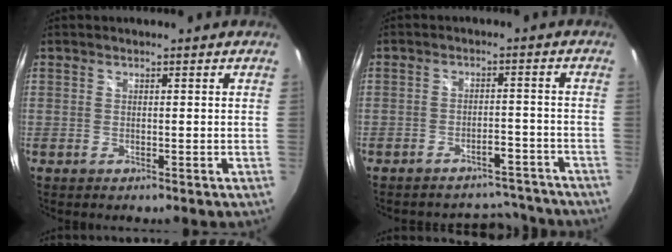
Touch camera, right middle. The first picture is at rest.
{"total": 9.8, "force": [-8.9, 3.5, 1.9], "torque": [-0.034, 0.025, -0.103]}